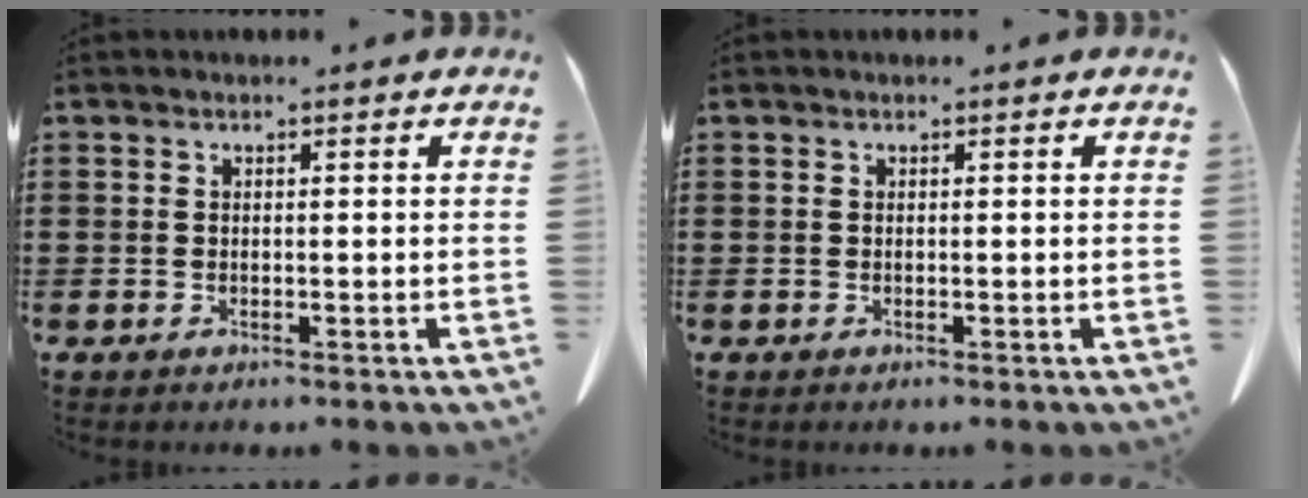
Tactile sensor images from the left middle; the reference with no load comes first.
{"total": 0.0}